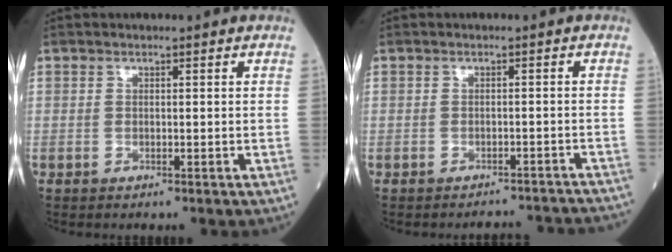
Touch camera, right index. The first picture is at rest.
{"total": 7.6, "force": [-7.5, 1.0, 0.6], "torque": [0.003, 0.008, -0.076]}